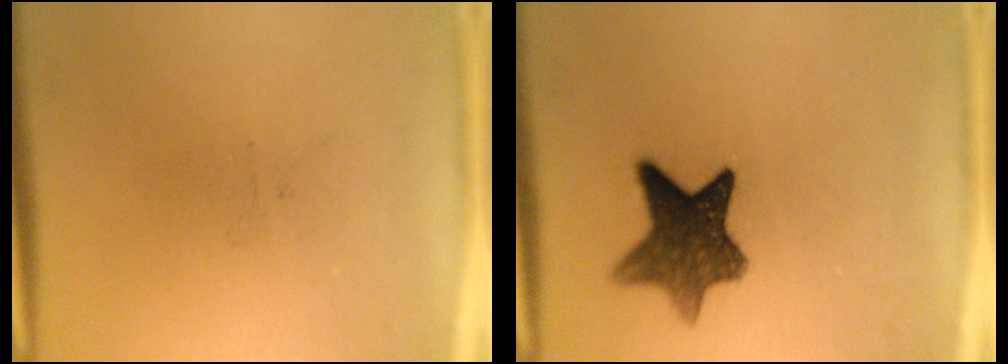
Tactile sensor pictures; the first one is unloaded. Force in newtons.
{"total": 9.3}